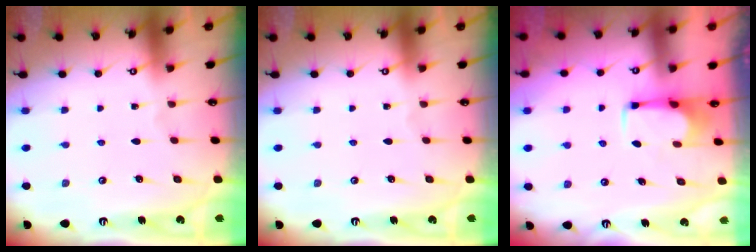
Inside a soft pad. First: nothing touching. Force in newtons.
{"total": 0.0}
{"total": 2.9, "press": 2.9, "slide": 0.5}